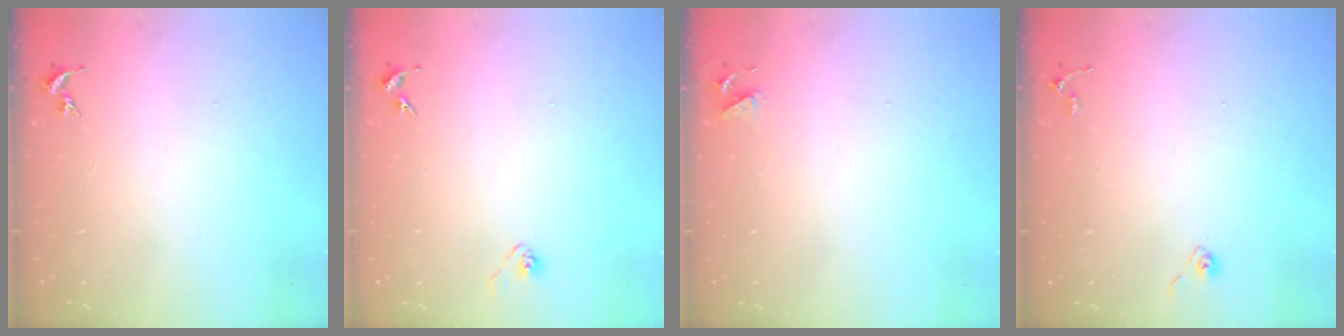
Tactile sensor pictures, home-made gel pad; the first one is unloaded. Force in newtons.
{"total": 3.0, "press": 2.9, "slide": 0.9}
{"total": 4.1, "press": 4.0, "slide": 0.7}
{"total": 4.8, "press": 4.8, "slide": 0.4}